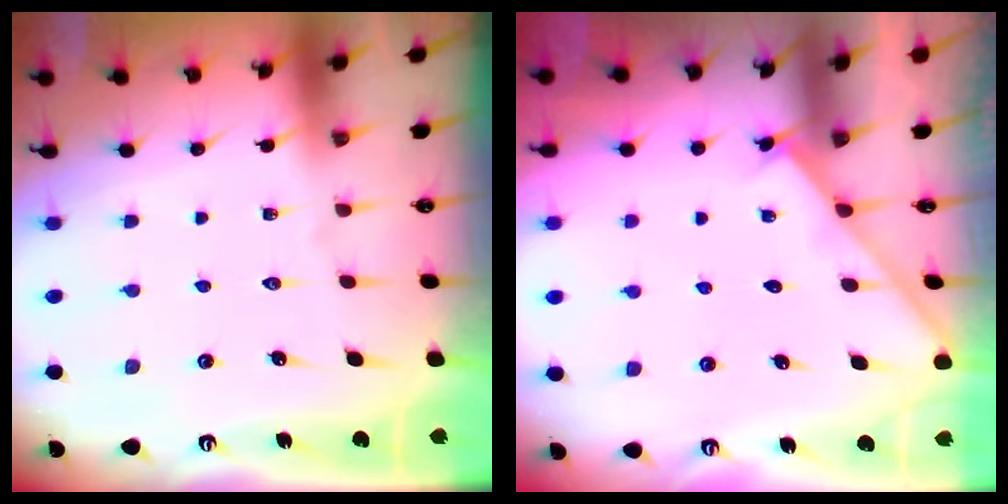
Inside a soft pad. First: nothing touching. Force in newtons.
{"total": 2.0, "press": 1.9, "slide": 0.3}